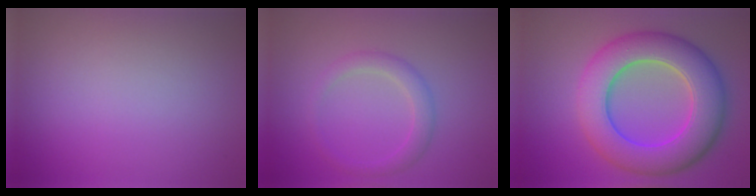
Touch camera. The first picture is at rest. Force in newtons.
{"total": 2.1, "press": 2.1, "slide": 0.1}
{"total": 9.7, "press": 9.7, "slide": 0.4}